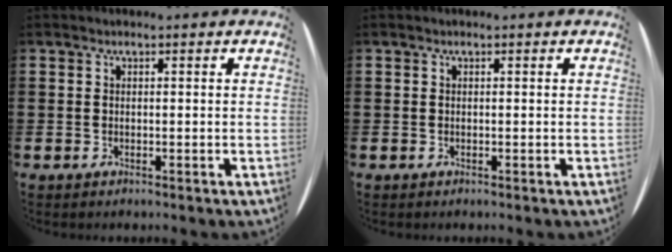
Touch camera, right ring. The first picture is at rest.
{"total": 0.0}